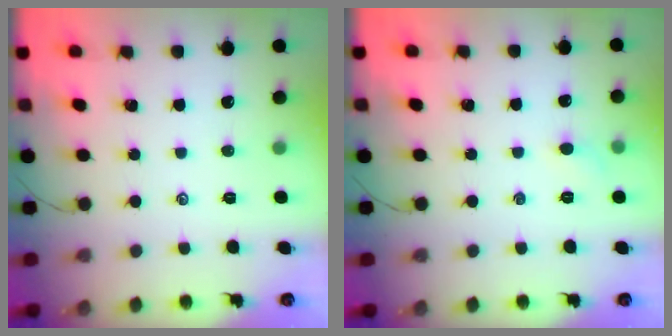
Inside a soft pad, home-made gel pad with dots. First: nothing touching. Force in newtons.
{"total": 3.5, "press": 3.3, "slide": 1.1}